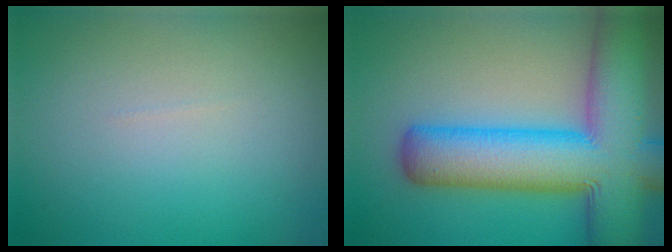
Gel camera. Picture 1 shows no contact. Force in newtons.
{"total": 12.8, "press": 12.8, "slide": 0.5}